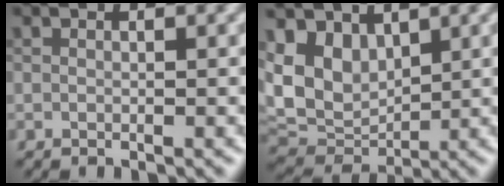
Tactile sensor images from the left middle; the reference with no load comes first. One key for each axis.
{"total": 7.1, "fx": 2.2, "fy": 5.2, "fz": 4.2, "tx": -0.099, "ty": -0.007, "tz": 0.040}